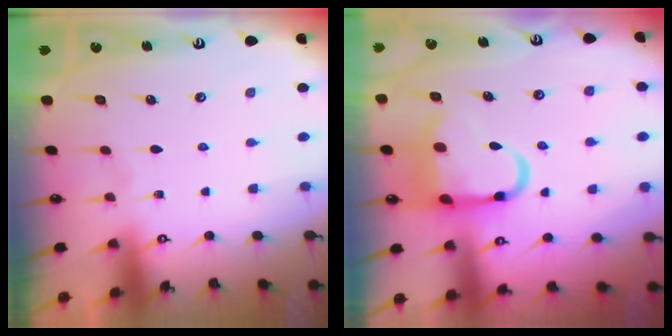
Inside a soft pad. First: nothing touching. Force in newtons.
{"total": 11.7, "press": 11.6, "slide": 1.6}